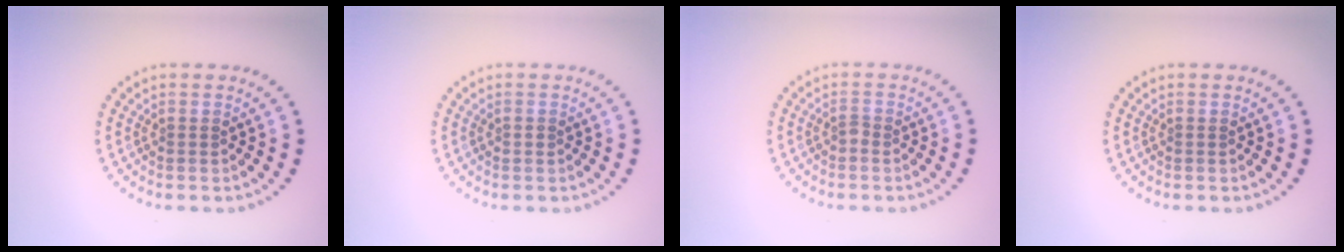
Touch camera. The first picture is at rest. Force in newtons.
{"total": 0.6, "press": 0.6, "slide": 0.2}
{"total": 0.7, "press": 0.5, "slide": 0.5}
{"total": 0.0}